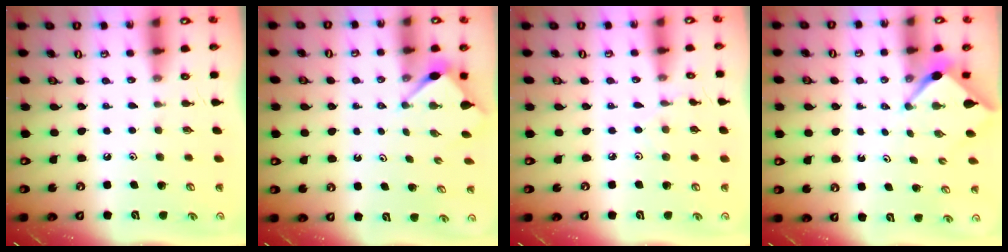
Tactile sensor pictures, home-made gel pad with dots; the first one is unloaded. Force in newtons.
{"total": 3.2, "press": 3.2, "slide": 0.3}
{"total": 2.2, "press": 2.2, "slide": 0.4}
{"total": 2.4, "press": 2.4, "slide": 0.1}